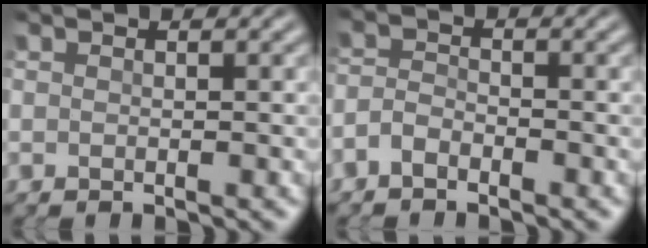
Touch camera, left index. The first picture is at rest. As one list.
[{"total": 1.7, "force": [-1.4, 0.6, 0.8], "torque": [-0.022, 0.007, -0.036]}]